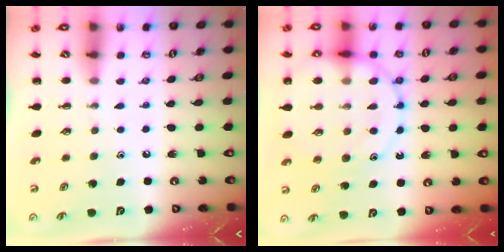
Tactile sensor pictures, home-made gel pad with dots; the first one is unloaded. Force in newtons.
{"total": 17.1, "press": 17.0, "slide": 2.3}